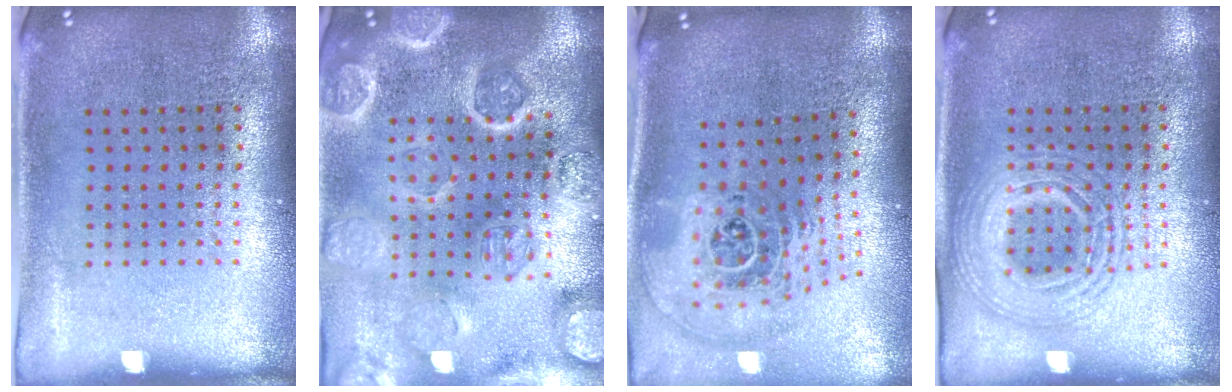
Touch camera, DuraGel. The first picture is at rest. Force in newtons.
{"total": 4.4, "press": 4.0, "slide": 1.9}
{"total": 2.8, "press": 1.9, "slide": 2.0}
{"total": 2.5, "press": 2.4, "slide": 0.2}